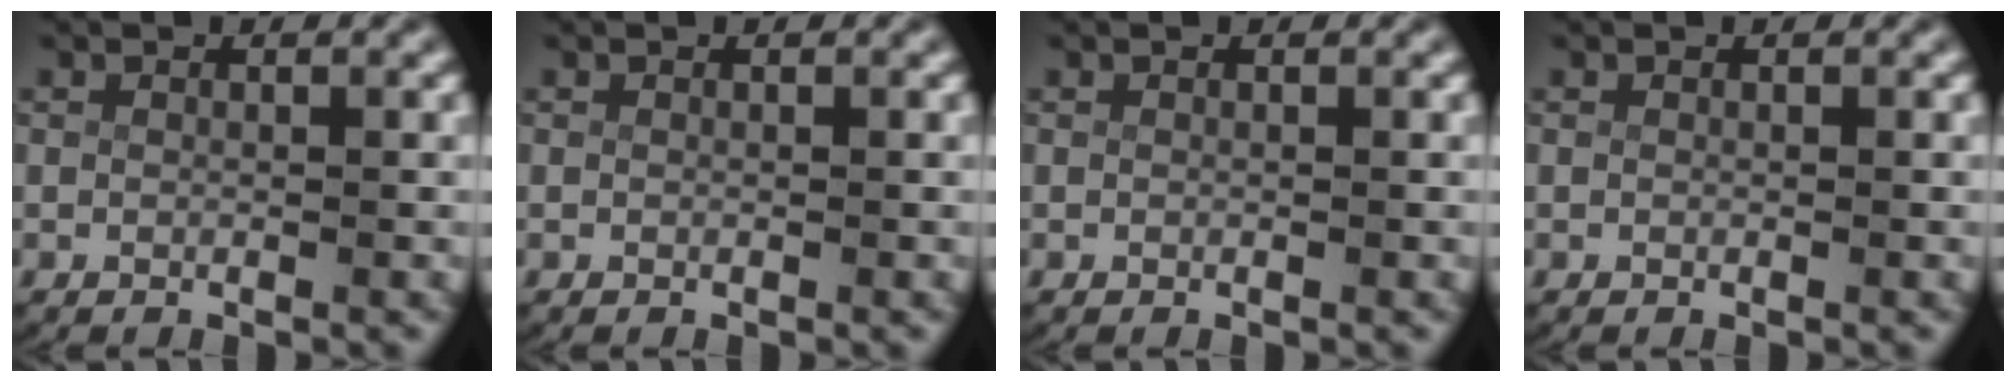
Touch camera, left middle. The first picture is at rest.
{"total": 0.0}
{"total": 0.0}
{"total": 0.0}